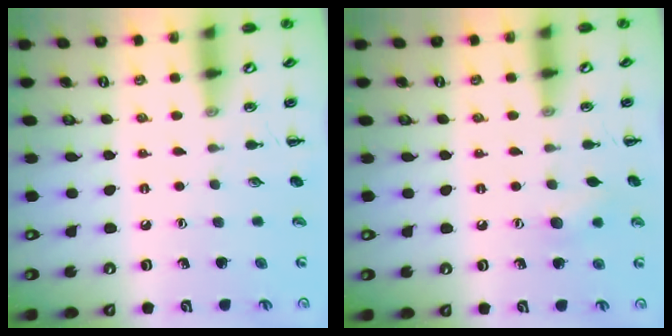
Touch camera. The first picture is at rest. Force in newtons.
{"total": 6.5, "press": 6.4, "slide": 1.2}